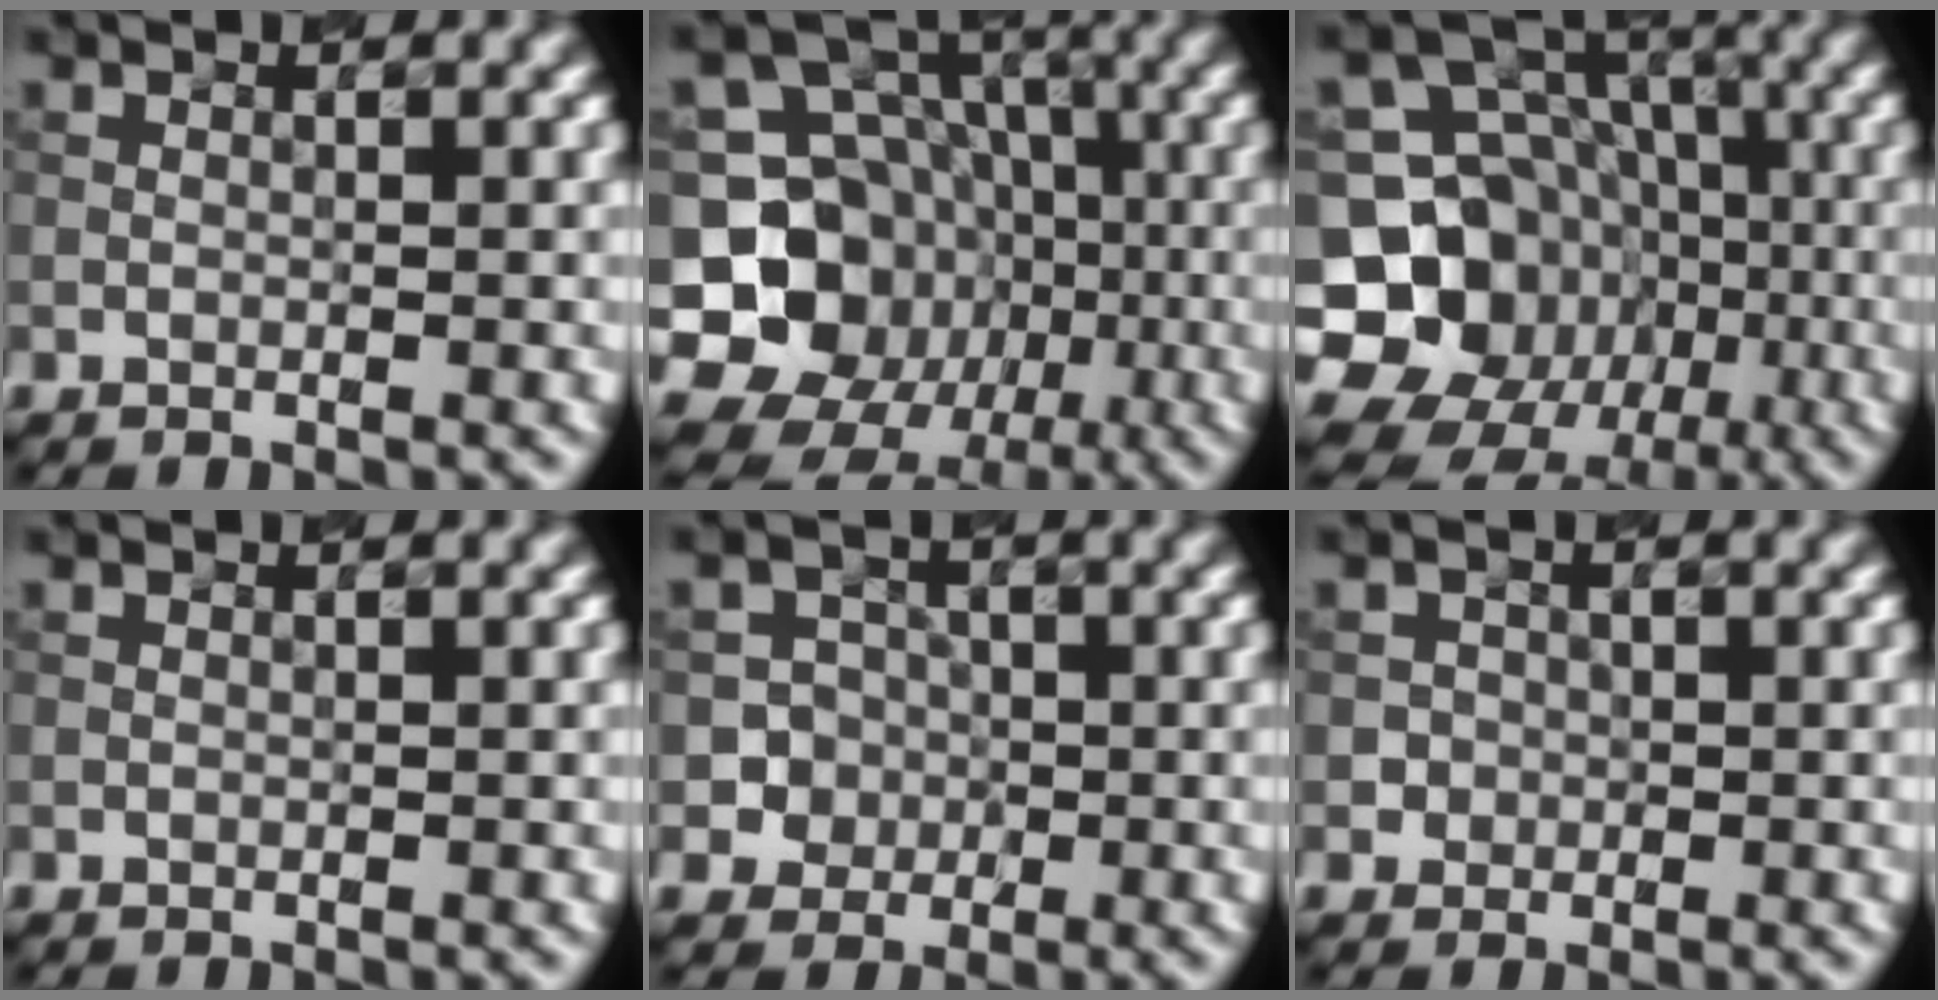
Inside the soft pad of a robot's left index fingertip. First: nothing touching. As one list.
[{"total": 15.2, "force": [-4.8, 13.3, 5.5], "torque": [-0.108, -0.006, -0.093]}, {"total": 17.3, "force": [-5.7, 15.2, 6.0], "torque": [-0.125, -0.007, -0.103]}, {"total": 0.0}, {"total": 3.9, "force": [-1.3, 3.7, 0.3], "torque": [0.019, 0.012, -0.035]}, {"total": 1.4, "force": [-0.3, 1.4, 0.0], "torque": [0.016, 0.004, -0.007]}]